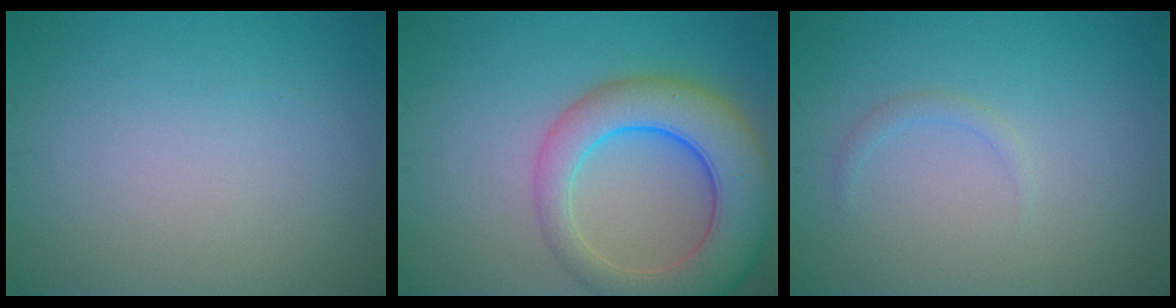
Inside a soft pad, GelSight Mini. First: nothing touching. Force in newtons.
{"total": 8.8, "press": 8.7, "slide": 0.5}
{"total": 0.9, "press": 0.9, "slide": 0.1}